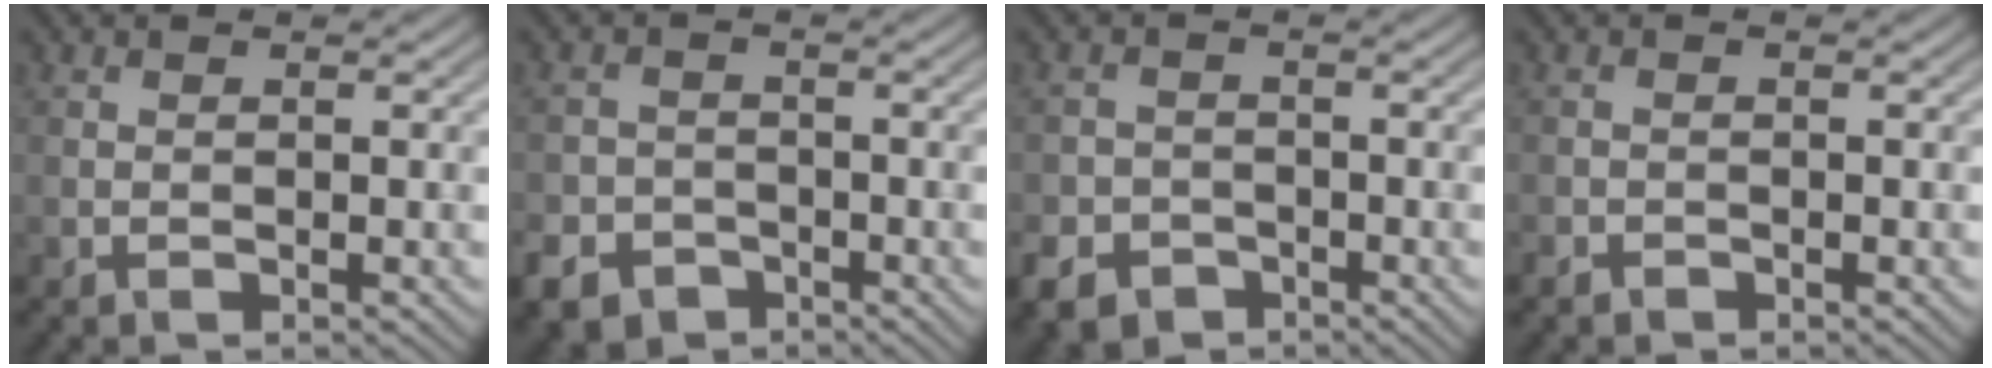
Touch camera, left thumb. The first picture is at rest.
{"total": 5.5, "force": [-3.5, 3.9, 1.5], "torque": [-0.027, -0.006, -0.072]}
{"total": 4.6, "force": [-2.9, 3.2, 1.6], "torque": [-0.035, -0.006, -0.059]}
{"total": 1.0, "force": [-0.8, 0.5, 0.1], "torque": [-0.002, -0.002, -0.018]}